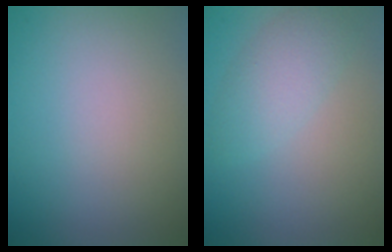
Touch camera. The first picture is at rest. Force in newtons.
{"total": 2.8, "press": 2.8, "slide": 0.1}